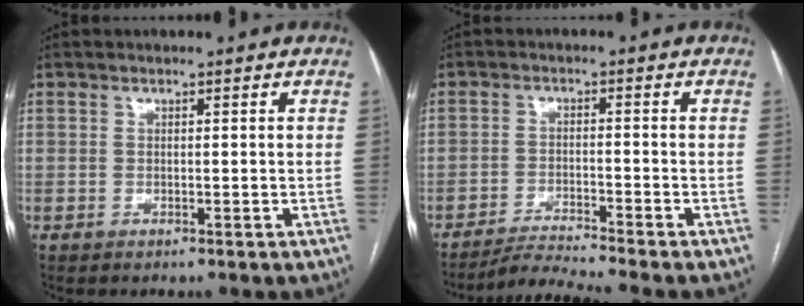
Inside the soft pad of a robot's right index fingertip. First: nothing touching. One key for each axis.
{"total": 5.1, "fx": -4.6, "fy": -2.2, "fz": 0.8, "tx": -0.023, "ty": -0.022, "tz": -0.085}